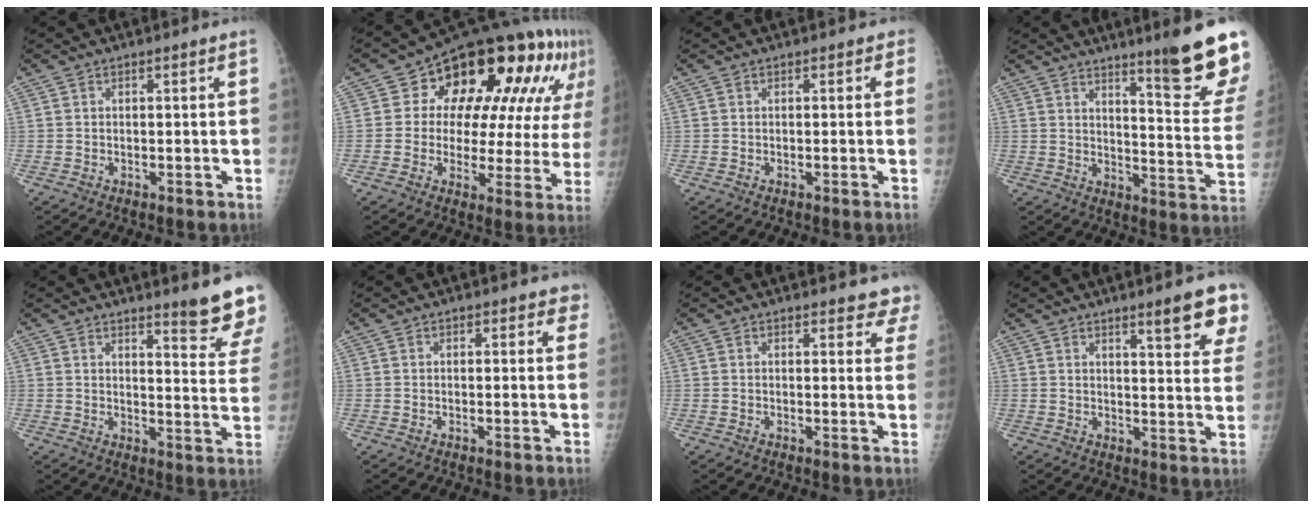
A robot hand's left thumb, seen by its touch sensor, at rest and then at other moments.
{"total": 24.1, "force": [9.6, 12.9, 17.9], "torque": [-0.187, 0.019, 0.130]}
{"total": 0.8, "force": [0.1, 0.6, 0.5], "torque": [0.012, 0.004, -0.010]}
{"total": 16.4, "force": [11.9, 0.7, 11.2], "torque": [-0.119, -0.101, 0.162]}
{"total": 9.9, "force": [8.6, 0.6, 4.8], "torque": [-0.037, -0.074, 0.097]}
{"total": 2.3, "force": [1.1, 1.5, 1.4], "torque": [0.010, 0.000, 0.006]}
{"total": 4.8, "force": [4.3, 1.9, 0.6], "torque": [0.033, -0.020, 0.023]}
{"total": 10.3, "force": [6.8, 1.8, 7.6], "torque": [-0.072, -0.034, 0.080]}